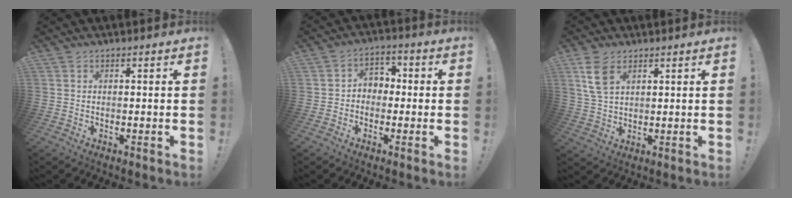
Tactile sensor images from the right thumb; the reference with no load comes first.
{"total": 4.9, "force": [-1.3, 4.2, 2.0], "torque": [-0.044, 0.025, -0.021]}
{"total": 7.6, "force": [3.7, 4.1, 5.2], "torque": [-0.097, -0.008, 0.071]}